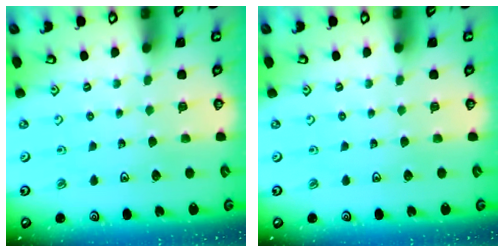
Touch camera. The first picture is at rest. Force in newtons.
{"total": 0.0}